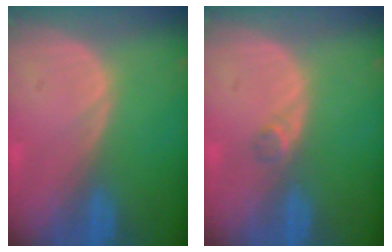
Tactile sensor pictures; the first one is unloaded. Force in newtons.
{"total": 1.3, "press": 1.1, "slide": 0.7}